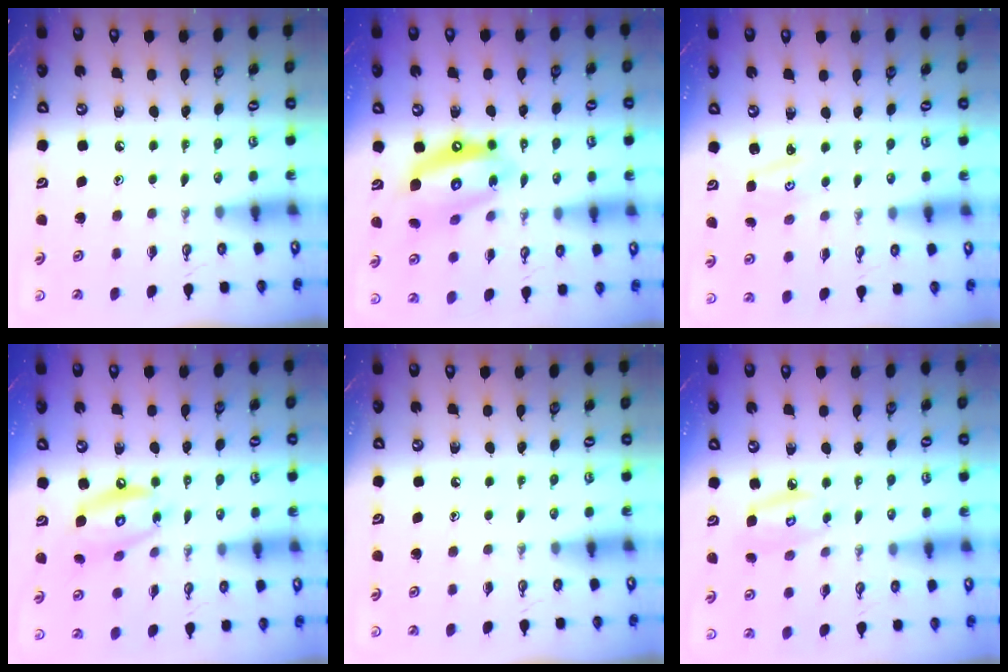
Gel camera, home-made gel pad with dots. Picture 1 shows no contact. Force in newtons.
{"total": 14.1, "press": 14.0, "slide": 1.6}
{"total": 2.3, "press": 2.3, "slide": 0.3}
{"total": 13.0, "press": 13.0, "slide": 1.1}
{"total": 0.0}
{"total": 6.6, "press": 6.6, "slide": 0.5}